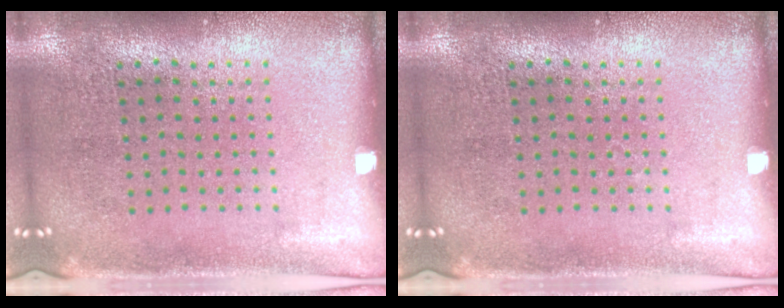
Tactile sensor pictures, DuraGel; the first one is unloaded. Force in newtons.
{"total": 0.0}